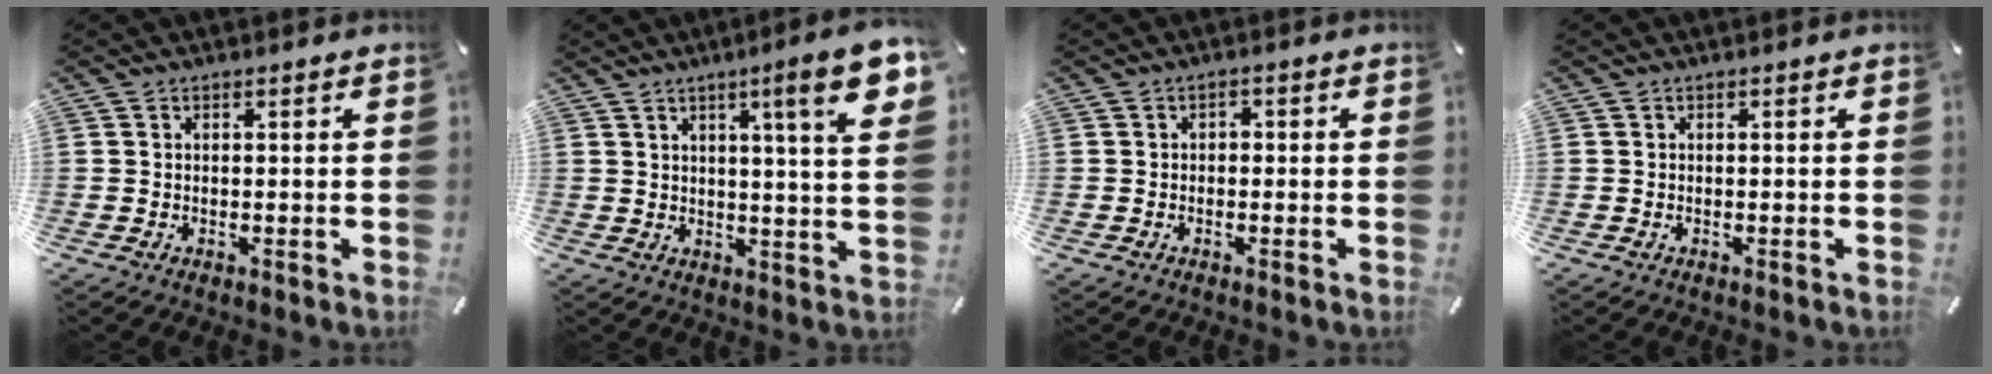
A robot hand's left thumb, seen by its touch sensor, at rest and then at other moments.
{"total": 12.2, "force": [5.7, 1.1, 10.8], "torque": [-0.162, -0.023, 0.083]}
{"total": 1.1, "force": [-0.5, 0.9, 0.5], "torque": [-0.011, 0.006, -0.013]}
{"total": 0.0}